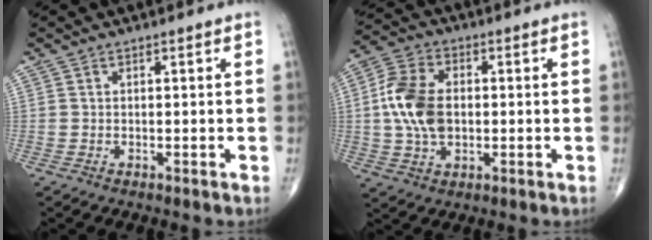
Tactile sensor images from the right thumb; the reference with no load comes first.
{"total": 11.8, "force": [0.2, 7.6, 9.1], "torque": [-0.177, 0.013, 0.001]}